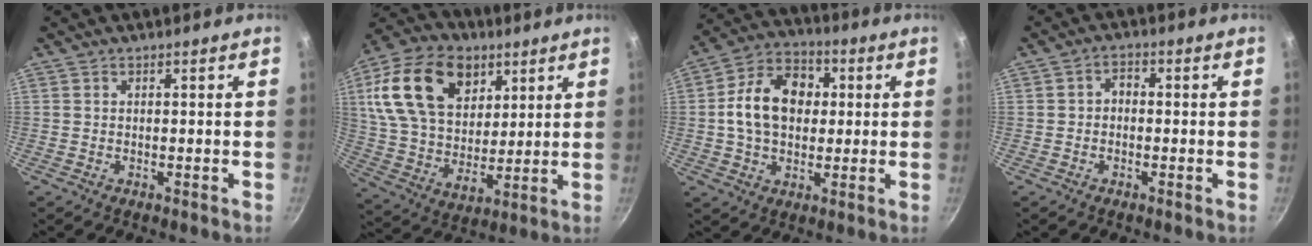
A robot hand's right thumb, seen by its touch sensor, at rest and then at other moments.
{"total": 22.6, "force": [9.0, 15.0, 14.3], "torque": [-0.236, -0.016, 0.161]}
{"total": 14.2, "force": [1.3, 10.4, 9.6], "torque": [-0.130, 0.022, 0.007]}
{"total": 2.6, "force": [-0.5, 2.0, 1.6], "torque": [-0.020, 0.013, -0.012]}